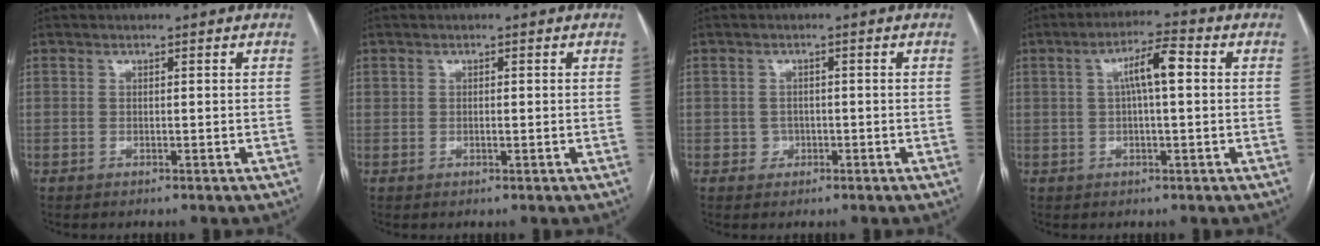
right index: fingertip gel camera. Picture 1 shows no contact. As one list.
[{"total": 0.7, "force": [0.0, 0.4, 0.6], "torque": [-0.015, 0.003, 0.003]}, {"total": 1.6, "force": [-0.6, 1.5, 0.2], "torque": [0.005, 0.007, -0.009]}, {"total": 6.0, "force": [1.0, 0.8, 5.9], "torque": [-0.105, 0.019, 0.016]}]